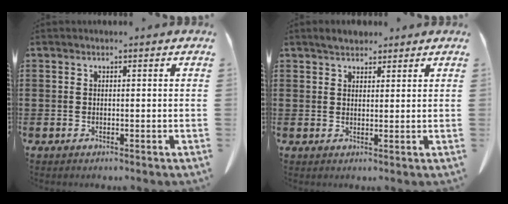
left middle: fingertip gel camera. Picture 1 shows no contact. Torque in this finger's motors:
{"motor_torque": [0.08, -0.05, 0.05, 0.03]}